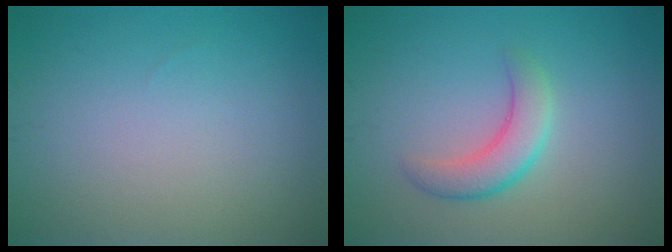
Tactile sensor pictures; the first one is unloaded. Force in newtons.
{"total": 3.2, "press": 3.2, "slide": 0.2}